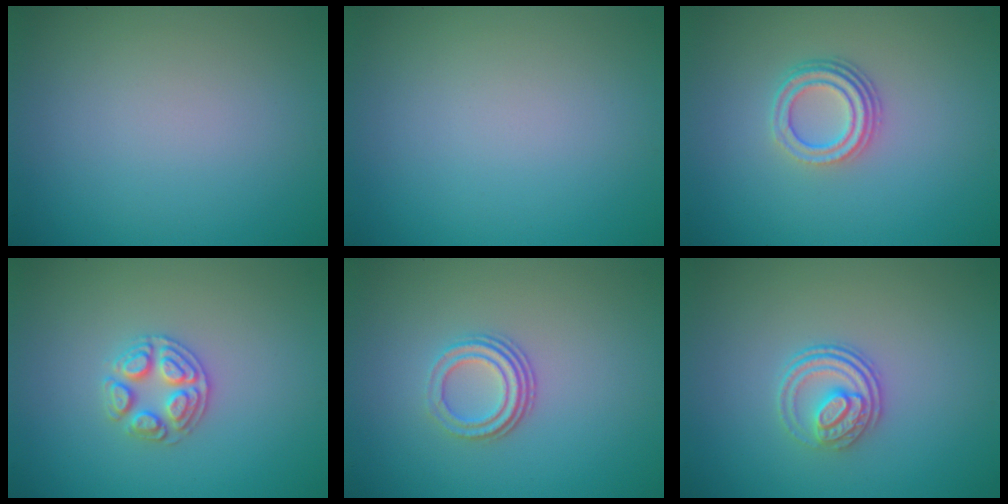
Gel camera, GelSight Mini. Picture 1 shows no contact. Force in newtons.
{"total": 0.0}
{"total": 3.4, "press": 2.5, "slide": 2.4}
{"total": 2.7, "press": 2.6, "slide": 0.7}
{"total": 3.2, "press": 2.3, "slide": 2.3}
{"total": 3.1, "press": 2.6, "slide": 1.7}